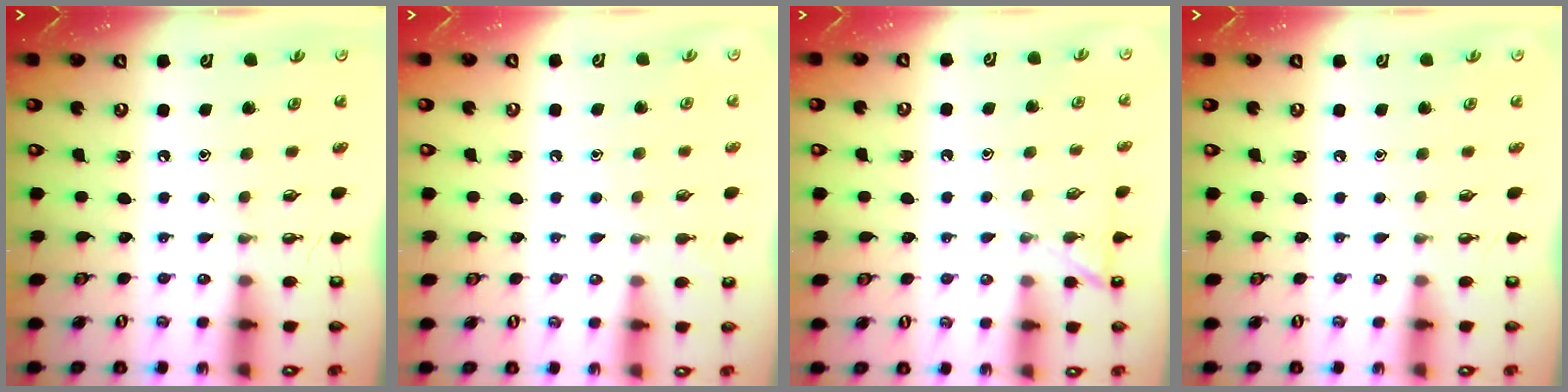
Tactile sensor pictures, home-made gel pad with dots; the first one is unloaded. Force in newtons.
{"total": 2.9, "press": 2.9, "slide": 0.4}
{"total": 2.1, "press": 2.1, "slide": 0.3}
{"total": 0.0}